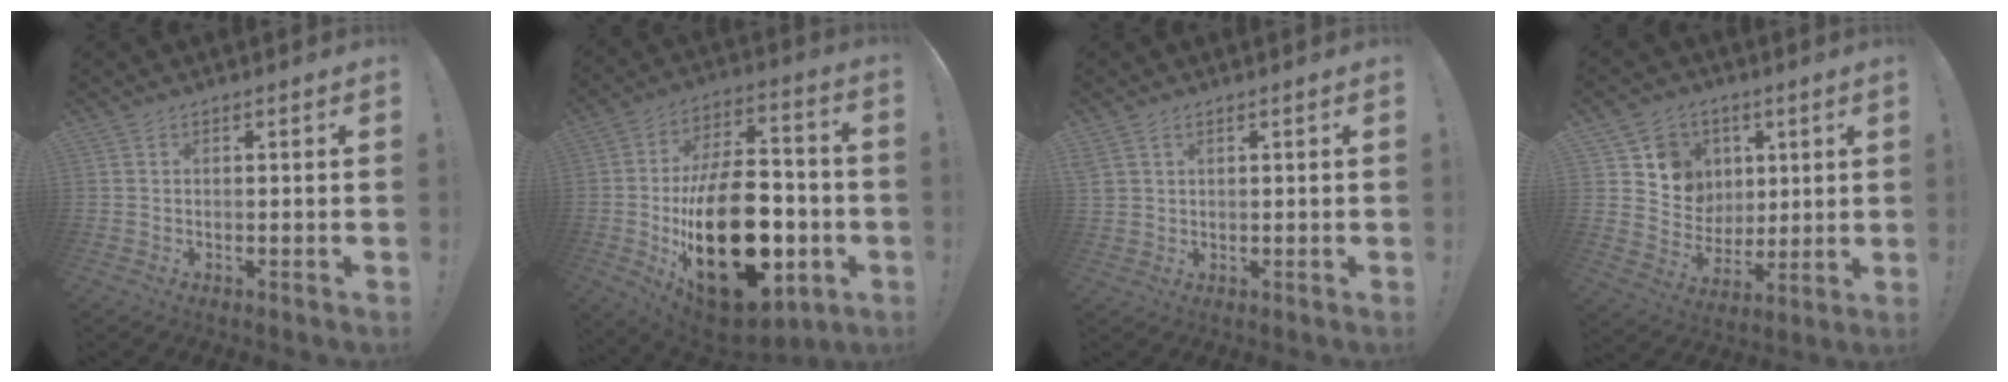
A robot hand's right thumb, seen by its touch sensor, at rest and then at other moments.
{"total": 32.3, "force": [-6.8, 18.4, 25.6], "torque": [-0.437, 0.038, -0.088]}
{"total": 2.5, "force": [1.5, 1.7, 1.0], "torque": [-0.025, 0.000, 0.032]}
{"total": 10.1, "force": [3.6, 9.3, 1.9], "torque": [-0.030, -0.025, 0.081]}